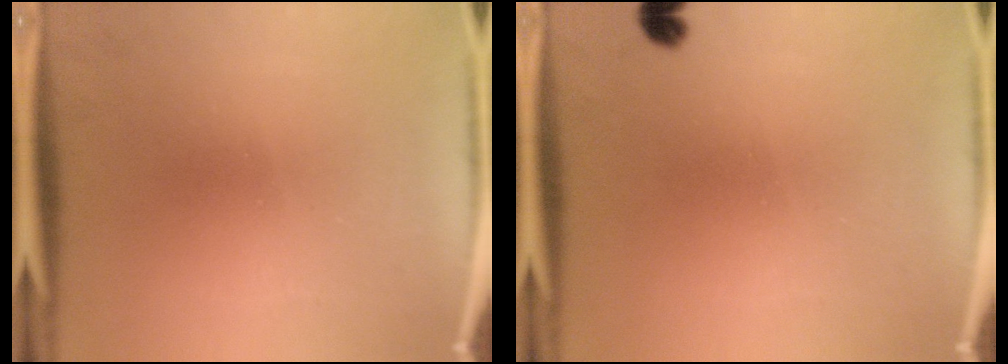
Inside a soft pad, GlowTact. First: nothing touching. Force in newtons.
{"total": 1.5}